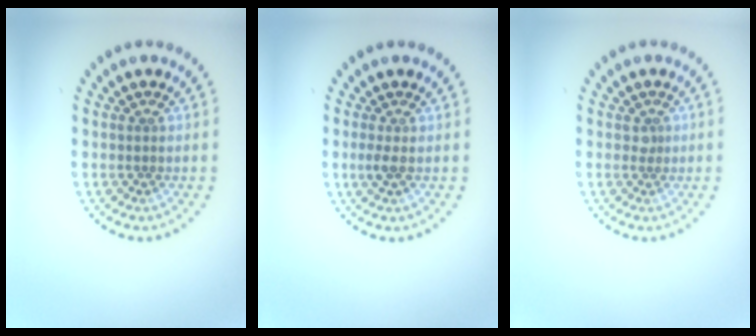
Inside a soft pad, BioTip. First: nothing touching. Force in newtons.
{"total": 1.1, "press": 1.0, "slide": 0.3}
{"total": 0.7, "press": 0.5, "slide": 0.5}